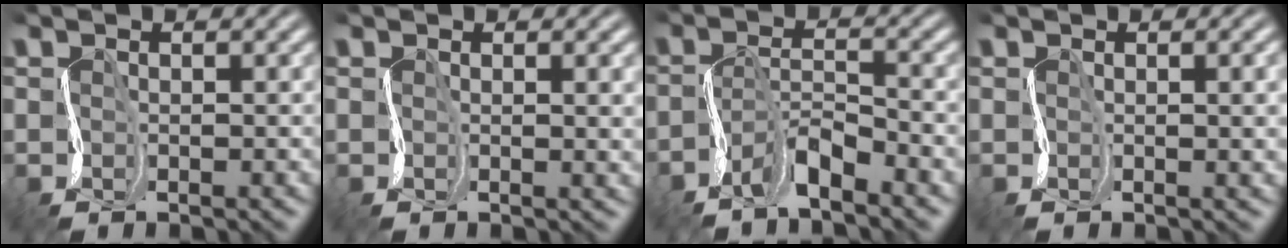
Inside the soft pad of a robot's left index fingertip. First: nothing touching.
{"total": 3.5, "force": [0.3, 1.4, 3.2], "torque": [-0.029, -0.001, 0.007]}
{"total": 3.9, "force": [-3.0, 0.9, 2.2], "torque": [-0.042, 0.003, -0.060]}
{"total": 4.2, "force": [0.2, 1.8, 3.8], "torque": [-0.030, 0.002, 0.006]}